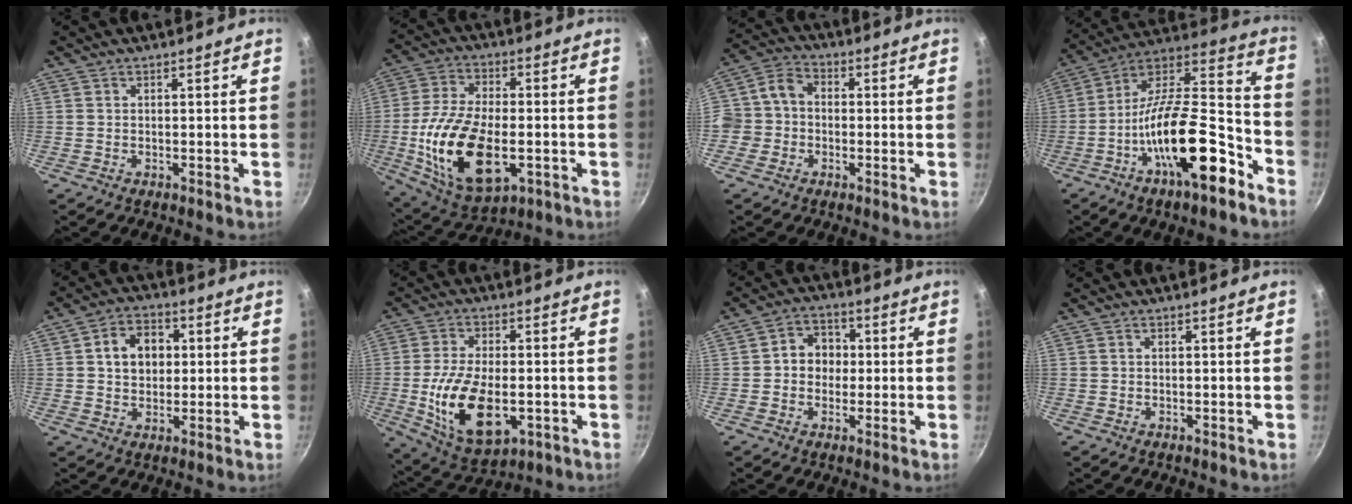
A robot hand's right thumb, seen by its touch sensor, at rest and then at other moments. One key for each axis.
{"total": 19.6, "fx": -4.1, "fy": 10.1, "fz": 16.3, "tx": -0.305, "ty": 0.009, "tz": -0.066}
{"total": 7.0, "fx": -1.3, "fy": 6.0, "fz": 3.3, "tx": -0.029, "ty": 0.021, "tz": -0.043}
{"total": 23.2, "fx": -10.4, "fy": 8.5, "fz": 18.8, "tx": -0.281, "ty": 0.069, "tz": -0.188}
{"total": 8.4, "fx": 1.4, "fy": 6.6, "fz": 5.0, "tx": -0.054, "ty": 0.009, "tz": 0.017}
{"total": 16.1, "fx": -3.3, "fy": 8.5, "fz": 13.3, "tx": -0.237, "ty": 0.001, "tz": -0.047}
{"total": 6.6, "fx": 0.1, "fy": 5.7, "fz": 3.2, "tx": -0.013, "ty": 0.013, "tz": -0.010}
{"total": 0.0}